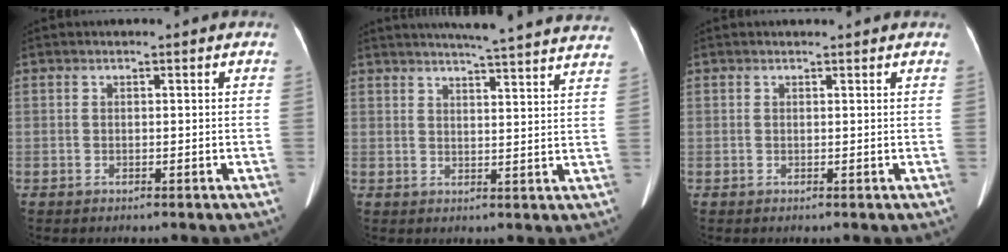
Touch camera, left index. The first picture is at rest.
{"total": 21.3, "force": [19.8, 0.1, 8.0], "torque": [-0.115, -0.027, 0.233]}
{"total": 1.9, "force": [1.8, 0.1, 0.4], "torque": [-0.010, 0.010, 0.022]}